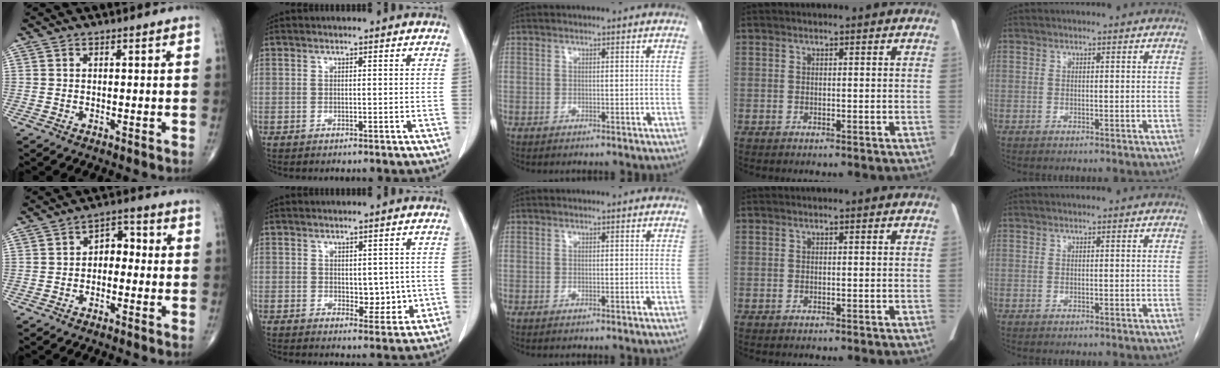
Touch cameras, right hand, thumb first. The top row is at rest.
{"thumb": {"total": 4.7, "force": [-0.6, 3.3, 3.2], "torque": [-0.022, 0.023, -0.024]}, "index": {"total": 4.8, "force": [0.0, 2.8, 3.9], "torque": [-0.041, -0.005, 0.011]}}